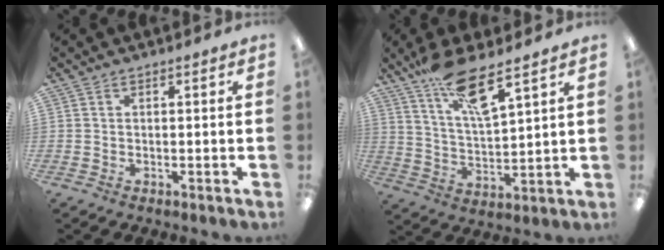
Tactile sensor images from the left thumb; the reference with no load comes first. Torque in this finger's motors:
{"motor_torque": [1.34, 0.52, 1.35, -1.03, 0.11]}